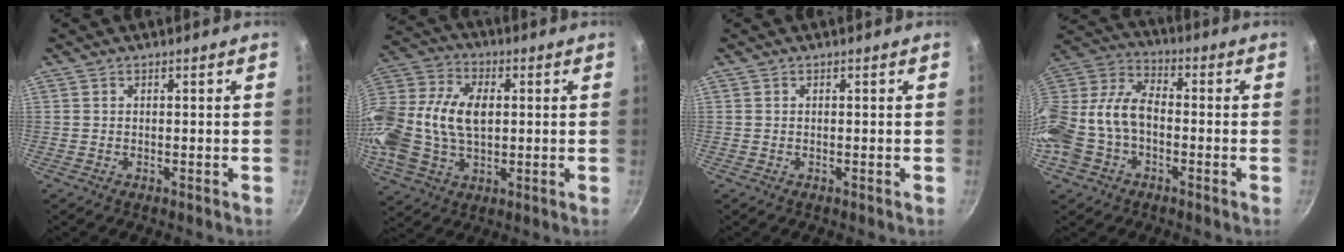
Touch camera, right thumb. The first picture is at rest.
{"total": 21.1, "force": [1.1, 13.9, 15.8], "torque": [-0.327, 0.026, 0.012]}
{"total": 0.0}
{"total": 17.9, "force": [-3.7, 12.5, 12.2], "torque": [-0.252, 0.053, -0.083]}